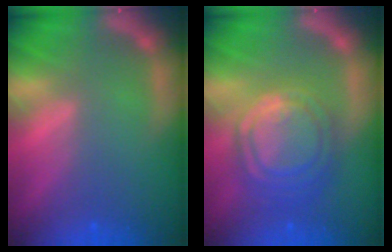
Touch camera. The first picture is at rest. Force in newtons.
{"total": 9.1}